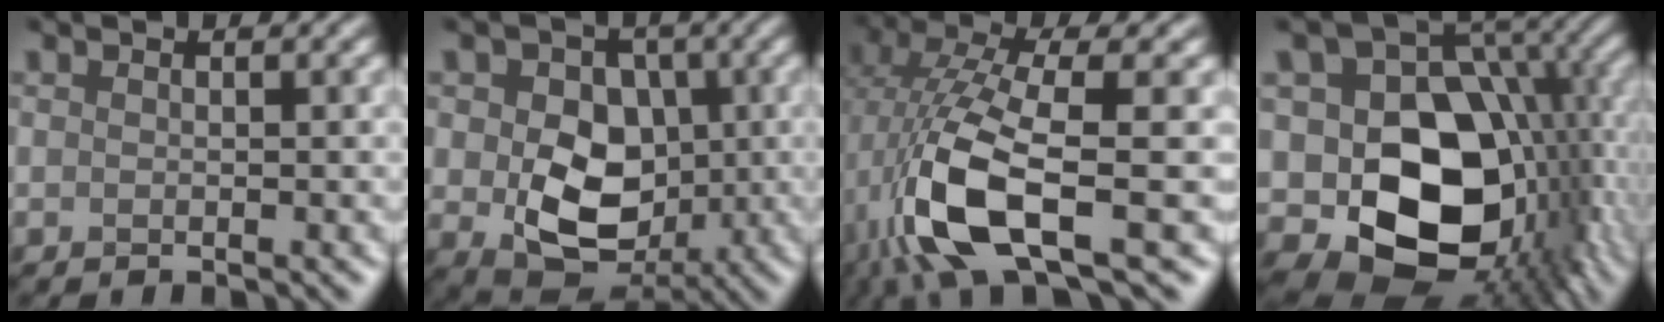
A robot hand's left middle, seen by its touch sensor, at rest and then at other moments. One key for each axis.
{"total": 8.3, "fx": -0.6, "fy": 6.2, "fz": 5.6, "tx": -0.086, "ty": -0.019, "tz": -0.004}
{"total": 9.4, "fx": -2.1, "fy": 2.6, "fz": 8.7, "tx": -0.195, "ty": -0.002, "tz": -0.045}
{"total": 15.1, "fx": -2.7, "fy": 10.5, "fz": 10.6, "tx": -0.184, "ty": -0.009, "tz": -0.043}